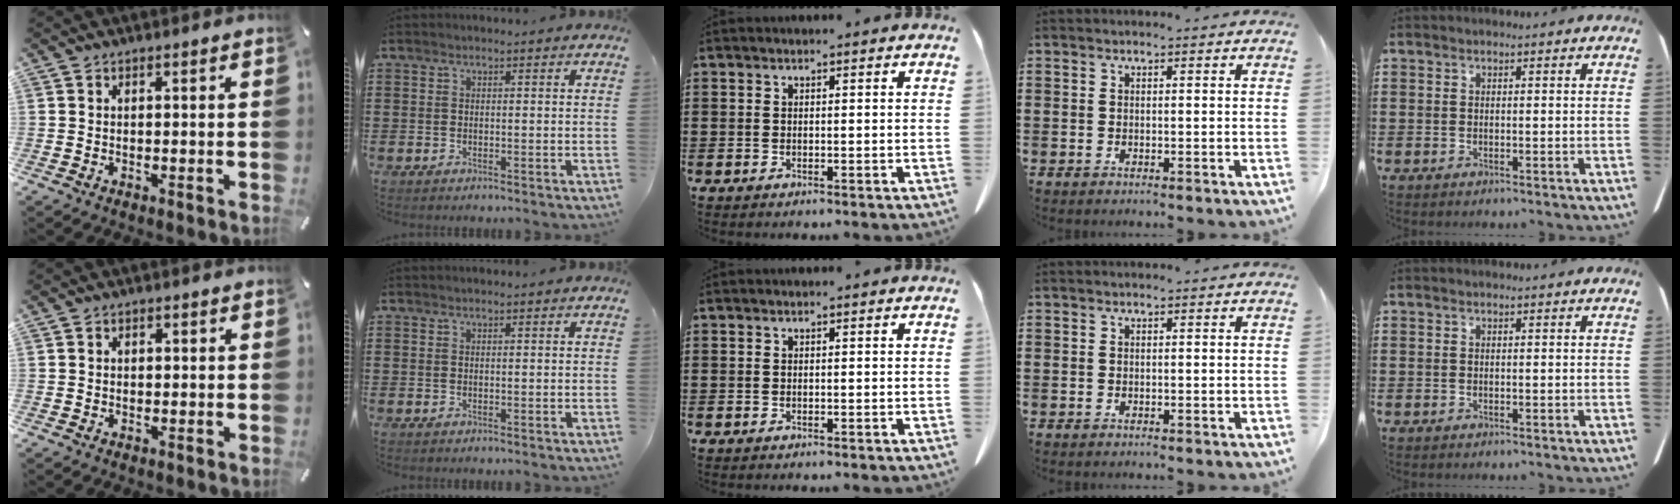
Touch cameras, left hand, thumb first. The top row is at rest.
{"thumb": {"total": 1.1, "force": [0.0, 1.0, 0.5], "torque": [-0.010, 0.006, -0.001]}}